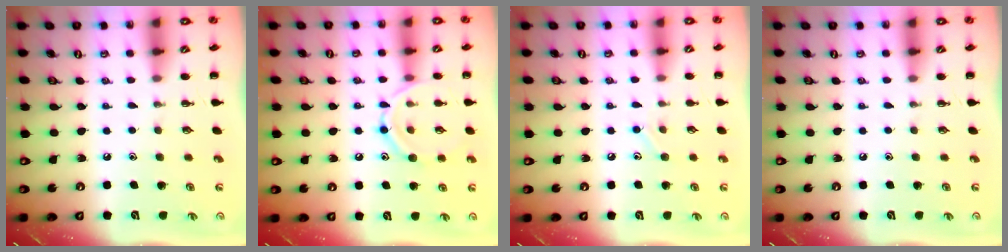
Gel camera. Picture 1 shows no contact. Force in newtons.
{"total": 11.6, "press": 11.5, "slide": 0.7}
{"total": 6.6, "press": 6.4, "slide": 1.8}
{"total": 0.0}